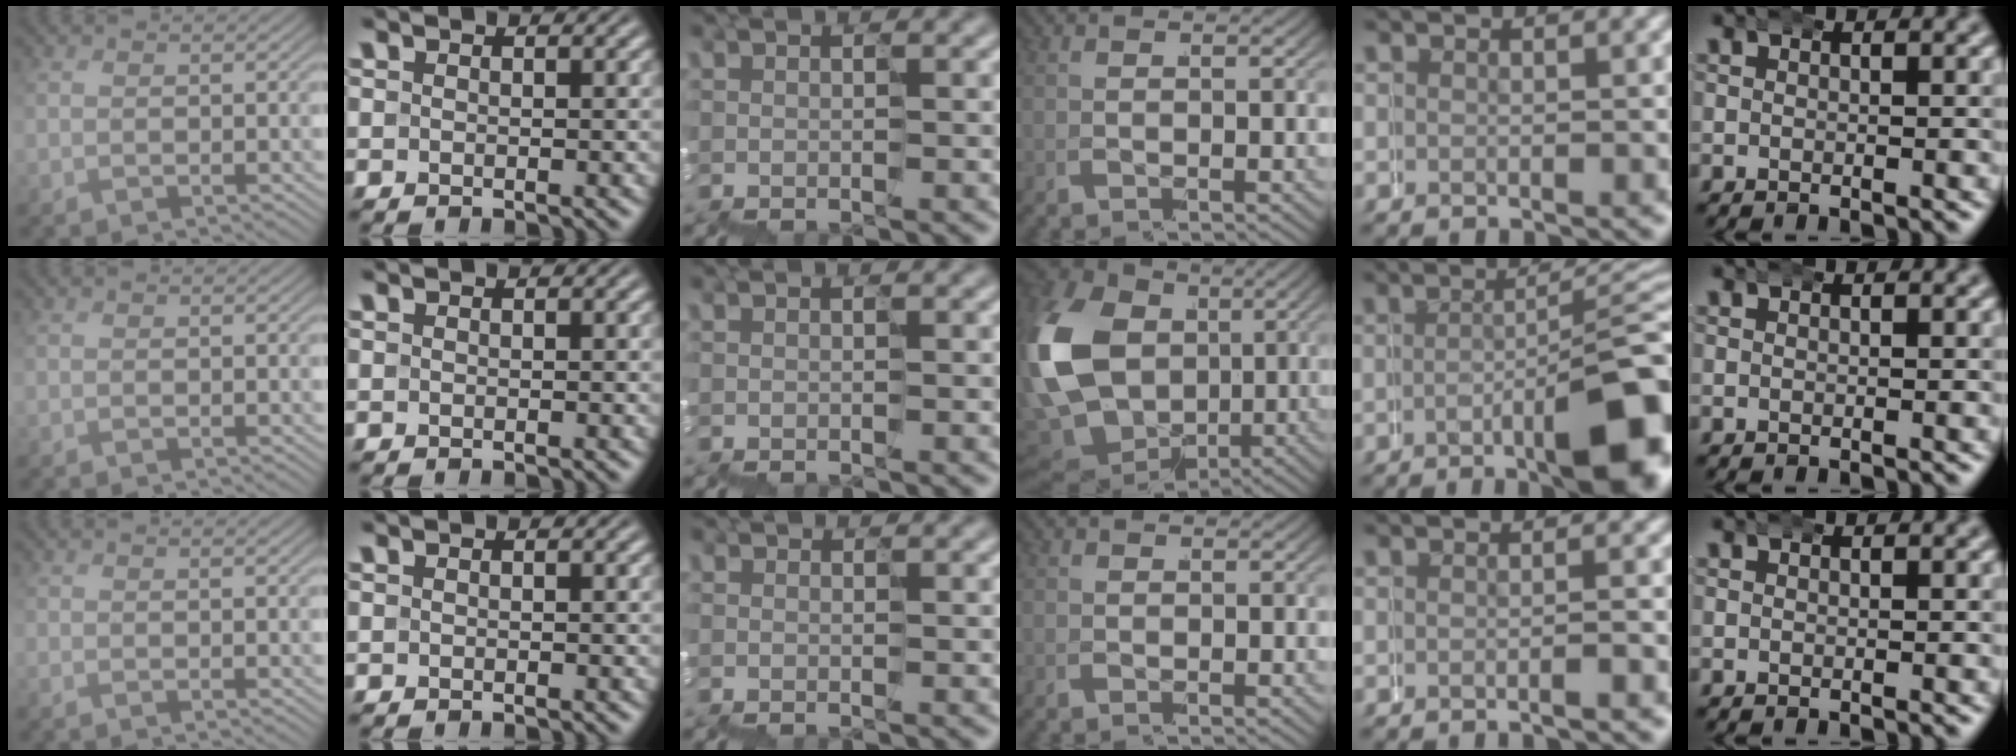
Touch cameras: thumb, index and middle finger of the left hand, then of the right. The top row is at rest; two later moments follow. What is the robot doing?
{"motion": "wrap", "object": "belt"}